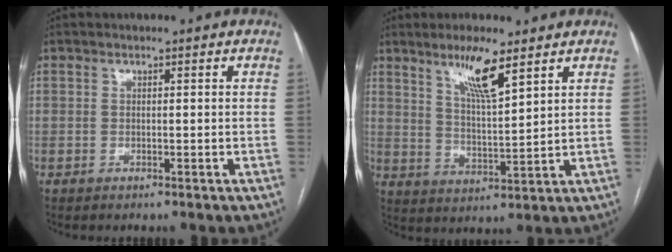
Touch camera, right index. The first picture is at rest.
{"total": 8.0, "force": [5.2, 0.7, 6.0], "torque": [-0.113, -0.009, 0.097]}